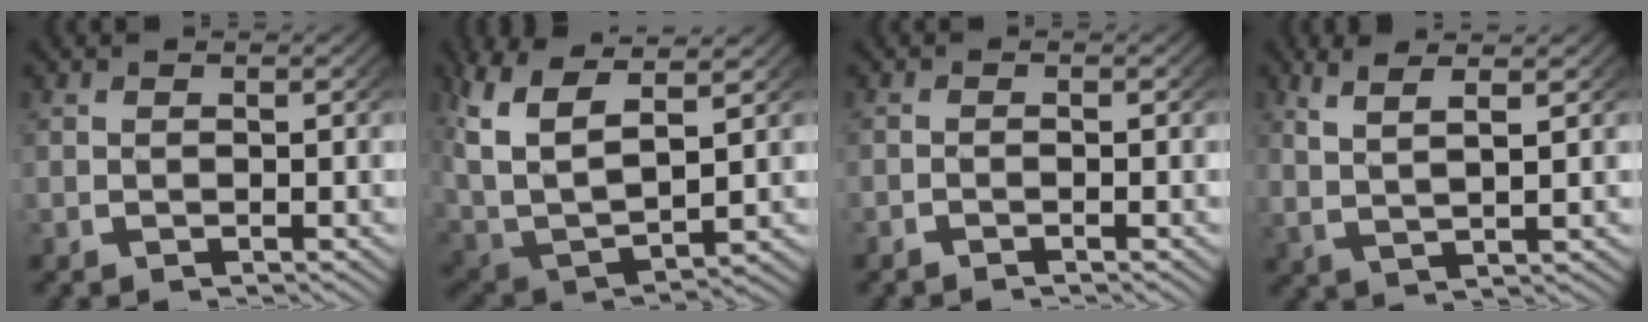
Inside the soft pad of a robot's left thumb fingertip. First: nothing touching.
{"total": 13.0, "force": [2.4, 9.3, 8.8], "torque": [-0.231, -0.048, 0.056]}
{"total": 0.9, "force": [-0.8, 0.2, 0.4], "torque": [-0.004, -0.001, -0.017]}
{"total": 4.8, "force": [2.8, 1.3, 3.6], "torque": [-0.071, 0.004, 0.056]}